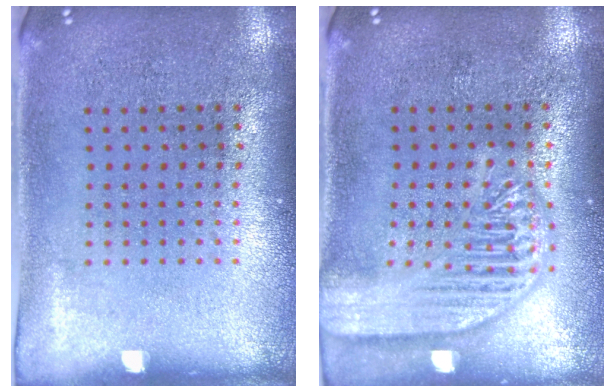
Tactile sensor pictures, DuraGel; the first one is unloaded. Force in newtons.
{"total": 3.4, "press": 3.4, "slide": 0.3}